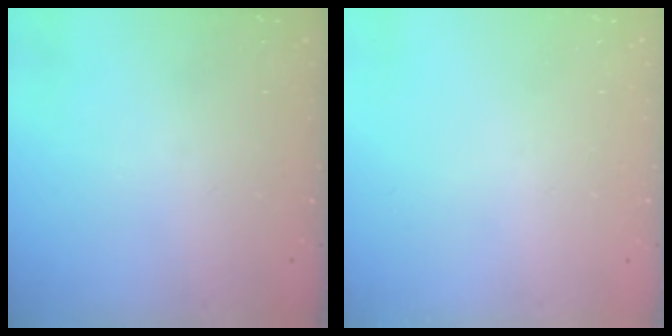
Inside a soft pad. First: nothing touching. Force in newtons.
{"total": 0.0}